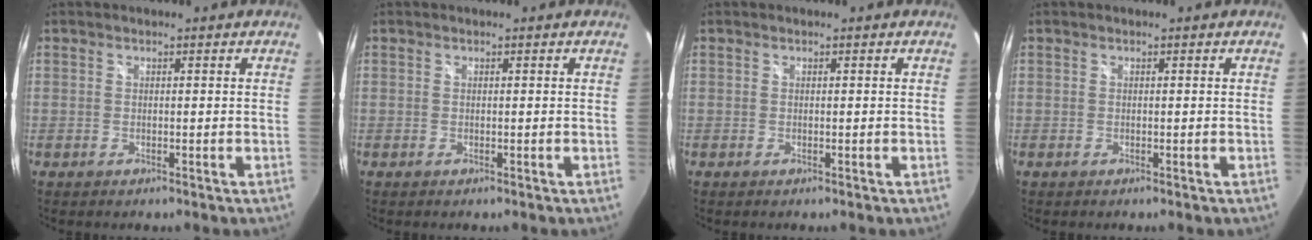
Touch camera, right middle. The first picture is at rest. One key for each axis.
{"total": 0.0}
{"total": 0.0}
{"total": 0.0}